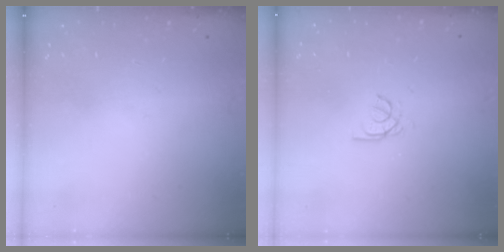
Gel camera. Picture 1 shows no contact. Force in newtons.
{"total": 2.6, "press": 2.6, "slide": 0.4}